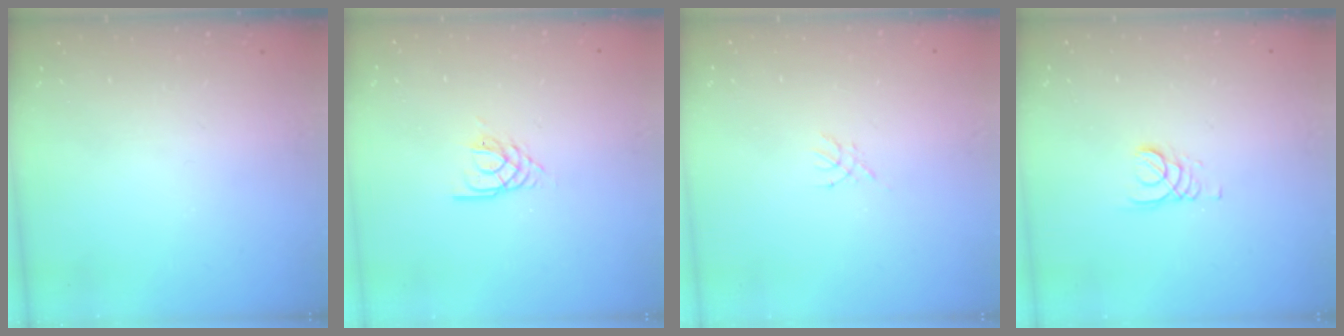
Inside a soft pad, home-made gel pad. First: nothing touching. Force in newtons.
{"total": 2.5, "press": 2.4, "slide": 0.4}
{"total": 1.4, "press": 1.4, "slide": 0.3}
{"total": 2.4, "press": 2.4, "slide": 0.2}